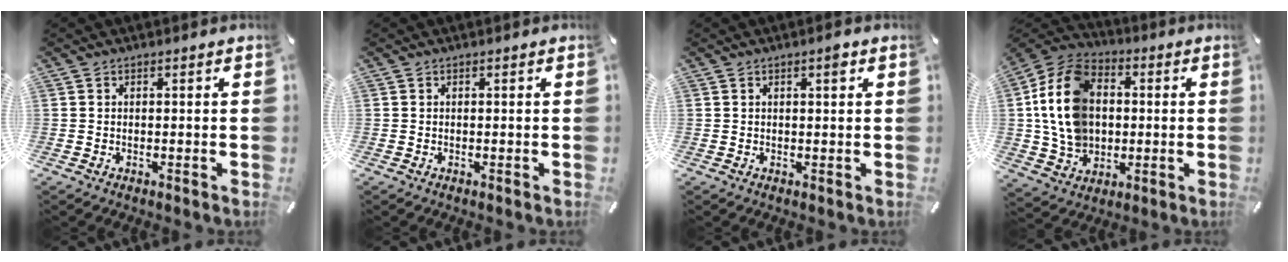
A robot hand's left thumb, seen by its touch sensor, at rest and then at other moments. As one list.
[{"total": 0.0}, {"total": 2.1, "force": [0.9, 0.6, 1.8], "torque": [-0.028, 0.002, 0.011]}, {"total": 15.0, "force": [0.6, 12.2, 8.7], "torque": [-0.201, 0.011, 0.013]}]